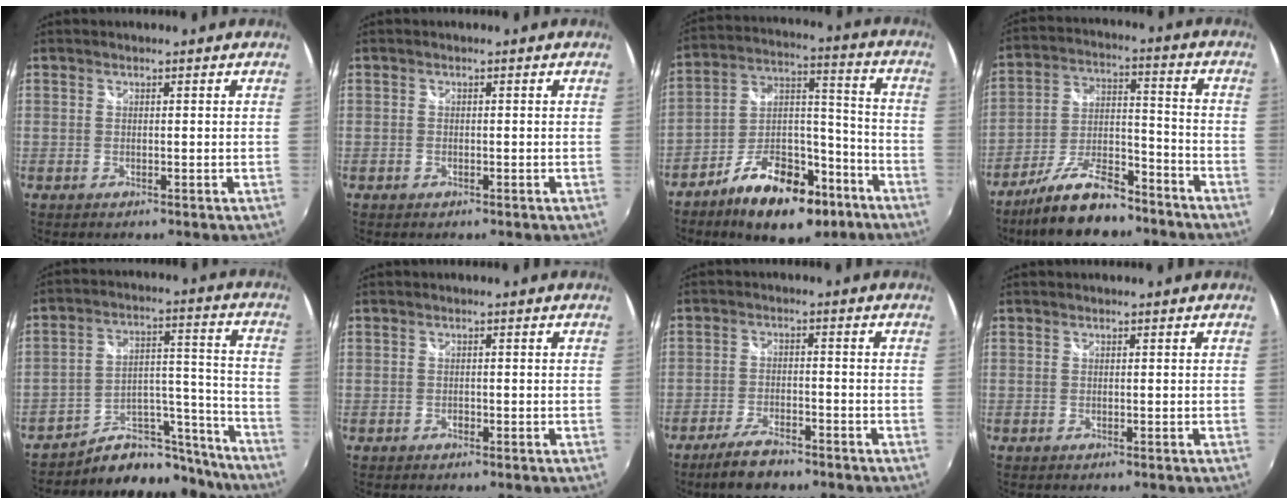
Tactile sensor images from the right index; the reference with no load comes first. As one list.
[{"total": 0.9, "force": [-0.5, 0.7, 0.2], "torque": [-0.003, -0.002, -0.010]}, {"total": 17.5, "force": [-10.8, 8.5, 10.9], "torque": [-0.186, 0.026, -0.169]}, {"total": 16.4, "force": [-12.1, 5.6, 9.5], "torque": [-0.189, 0.001, -0.208]}, {"total": 16.0, "force": [-14.3, 6.5, 2.8], "torque": [-0.028, 0.074, -0.207]}, {"total": 0.7, "force": [-0.5, 0.5, 0.2], "torque": [-0.005, -0.001, -0.008]}, {"total": 6.7, "force": [-5.3, 2.0, 3.6], "torque": [-0.090, -0.007, -0.095]}, {"total": 0.0}]